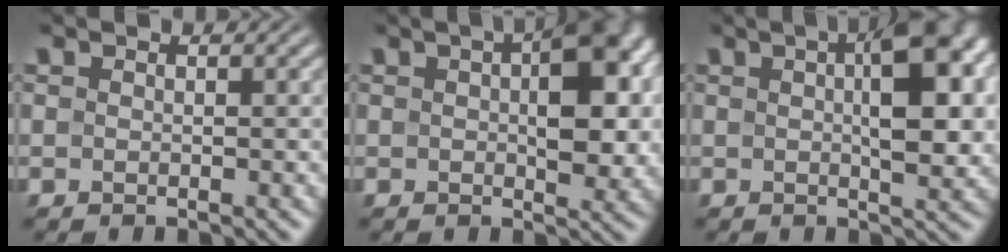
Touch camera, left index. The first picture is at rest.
{"total": 7.2, "force": [1.1, 3.5, 6.2], "torque": [-0.079, 0.010, 0.015]}
{"total": 7.6, "force": [1.7, 2.7, 6.9], "torque": [-0.093, 0.011, 0.024]}